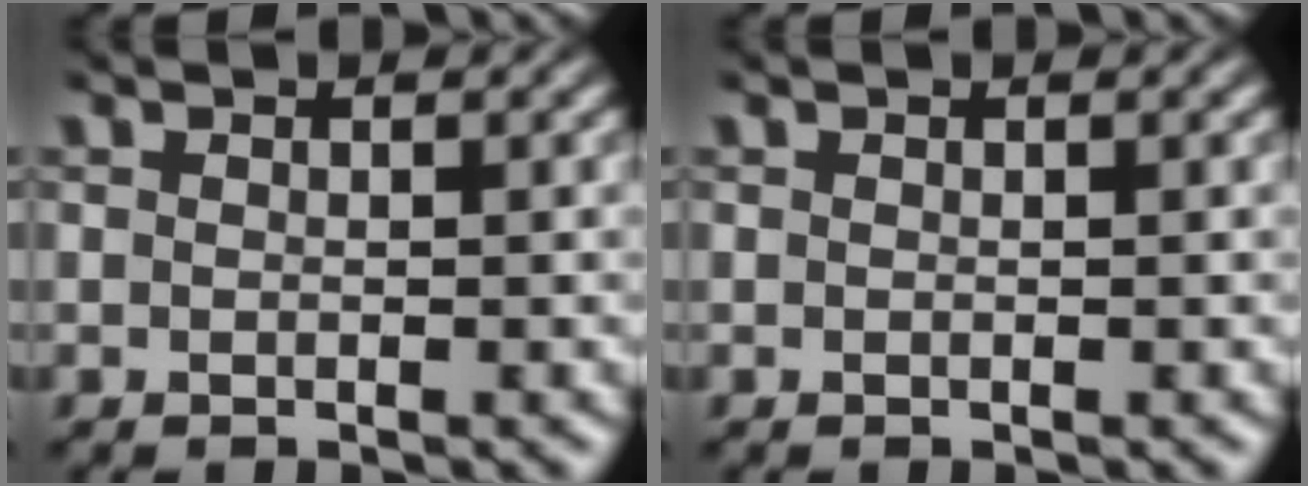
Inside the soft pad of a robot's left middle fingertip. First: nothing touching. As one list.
[{"total": 0.0}]